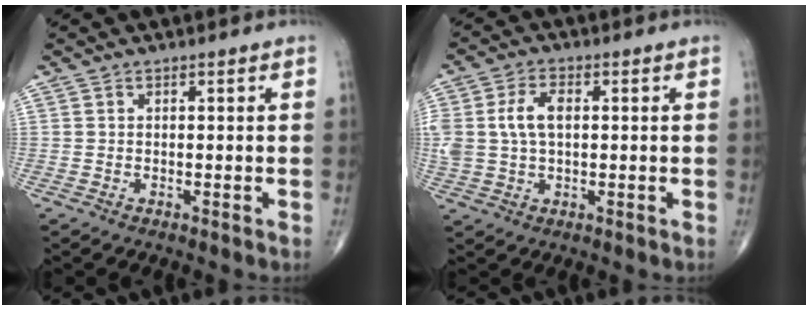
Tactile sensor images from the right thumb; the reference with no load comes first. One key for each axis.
{"total": 7.7, "fx": 1.1, "fy": 4.6, "fz": 6.1, "tx": -0.135, "ty": 0.014, "tz": 0.025}